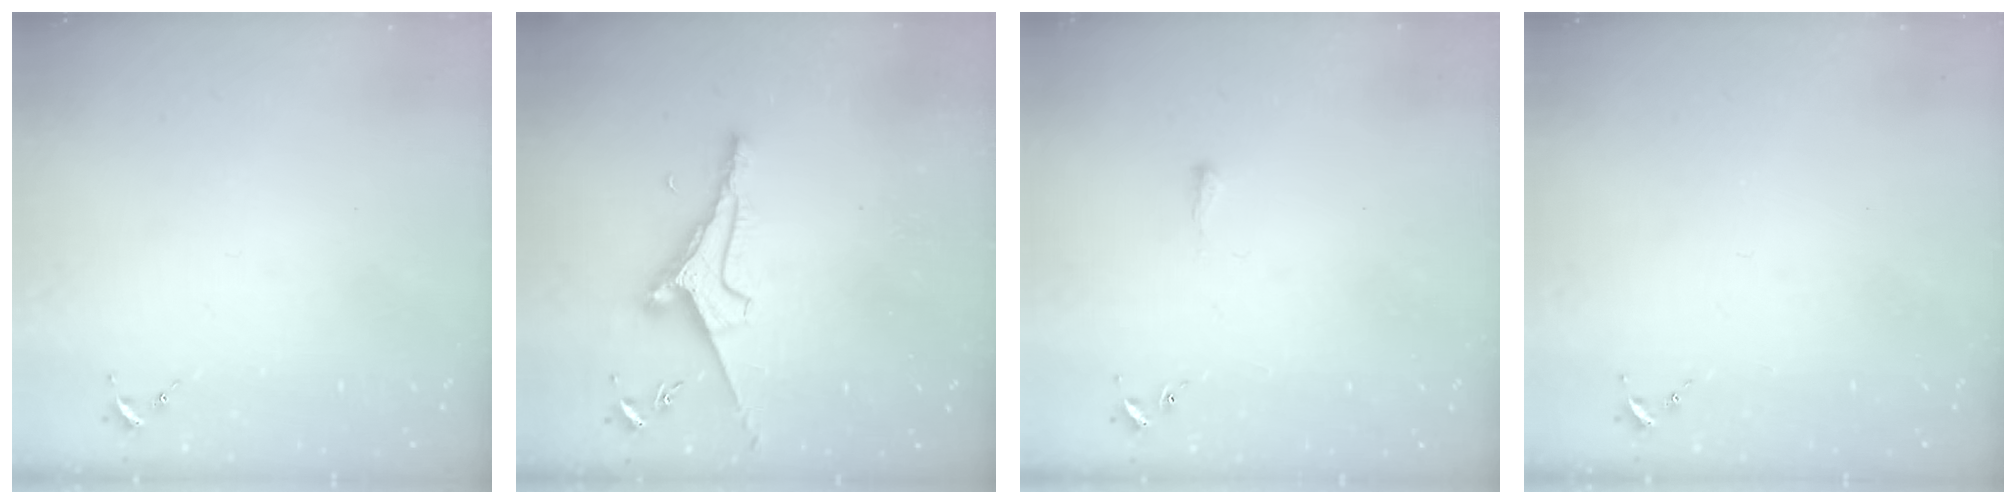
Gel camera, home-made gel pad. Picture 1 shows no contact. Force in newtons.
{"total": 7.6, "press": 7.5, "slide": 0.9}
{"total": 1.9, "press": 1.8, "slide": 0.3}
{"total": 0.0}